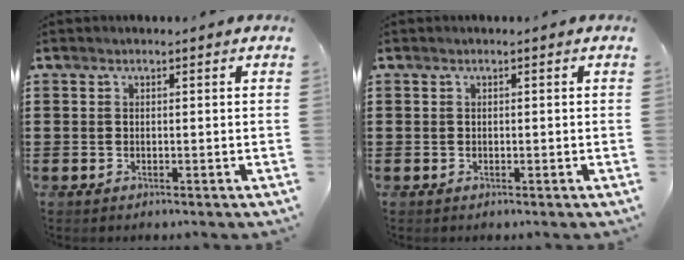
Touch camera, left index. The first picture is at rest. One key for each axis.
{"total": 0.0}